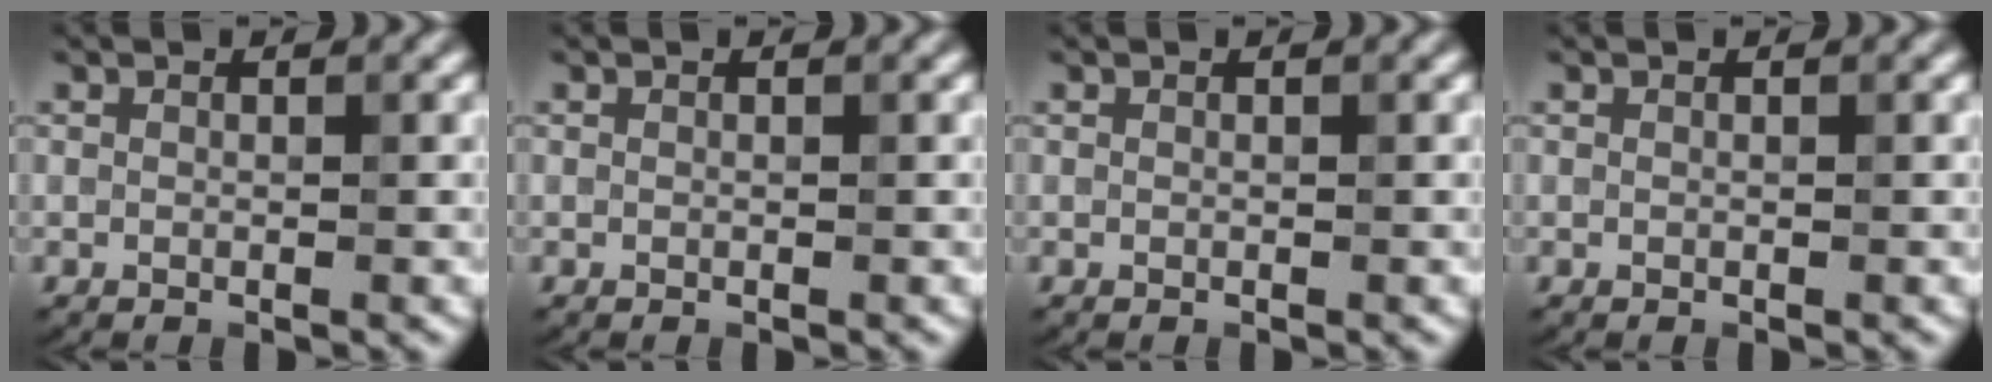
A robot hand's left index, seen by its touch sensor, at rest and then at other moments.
{"total": 0.0}
{"total": 0.0}
{"total": 0.0}